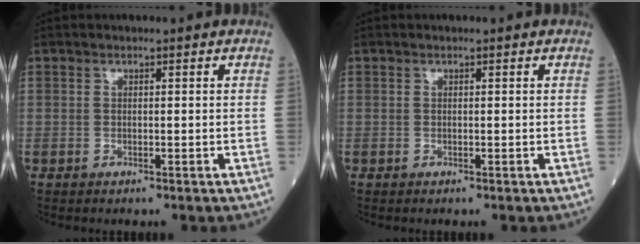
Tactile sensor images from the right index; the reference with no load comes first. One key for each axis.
{"total": 0.0}